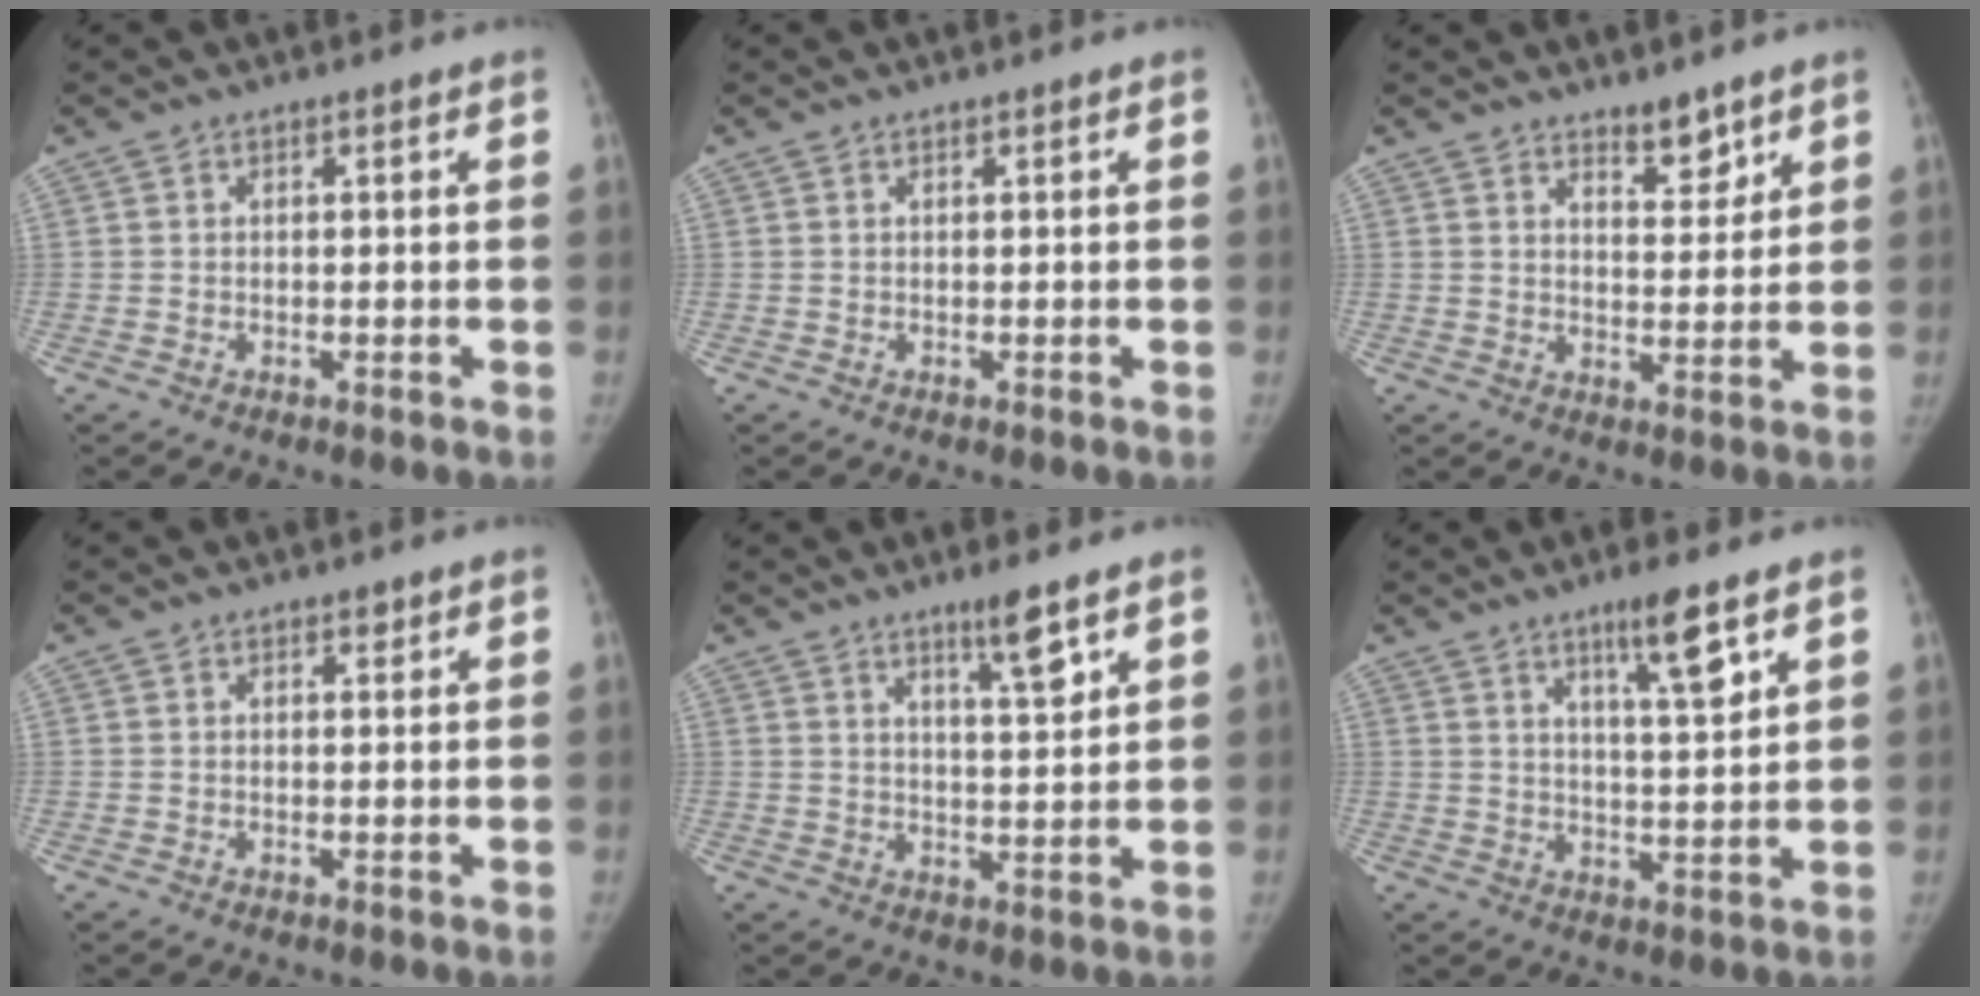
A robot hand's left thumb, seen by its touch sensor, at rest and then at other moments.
{"total": 0.0}
{"total": 4.7, "force": [3.7, 1.9, 2.2], "torque": [-0.009, -0.030, 0.060]}
{"total": 0.6, "force": [0.4, 0.4, 0.2], "torque": [0.005, -0.002, 0.005]}
{"total": 5.7, "force": [3.8, 0.5, 4.2], "torque": [-0.063, -0.028, 0.065]}
{"total": 7.6, "force": [4.6, 0.8, 5.9], "torque": [-0.095, -0.030, 0.080]}